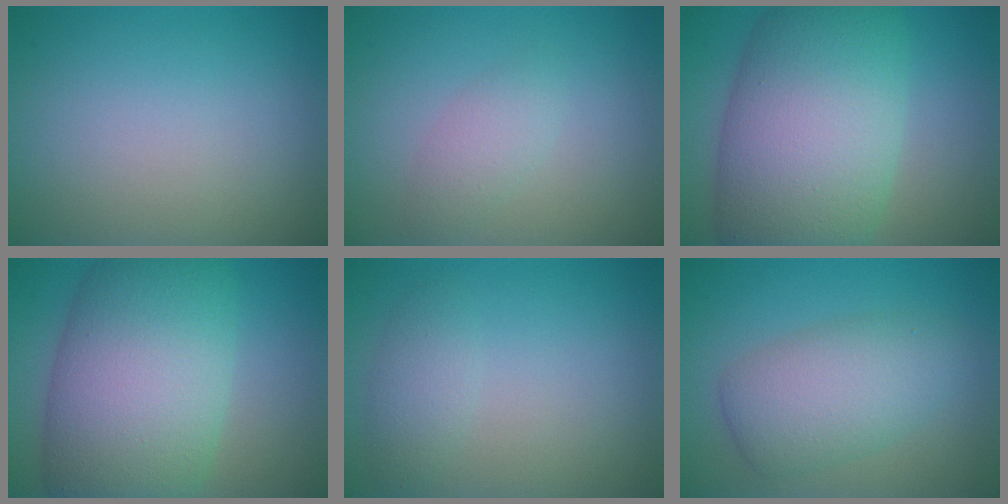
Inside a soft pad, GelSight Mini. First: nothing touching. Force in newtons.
{"total": 1.8, "press": 1.8, "slide": 0.0}
{"total": 13.1, "press": 13.1, "slide": 0.3}
{"total": 13.1, "press": 13.1, "slide": 0.3}
{"total": 1.7, "press": 1.7, "slide": 0.1}
{"total": 5.3, "press": 5.3, "slide": 0.1}